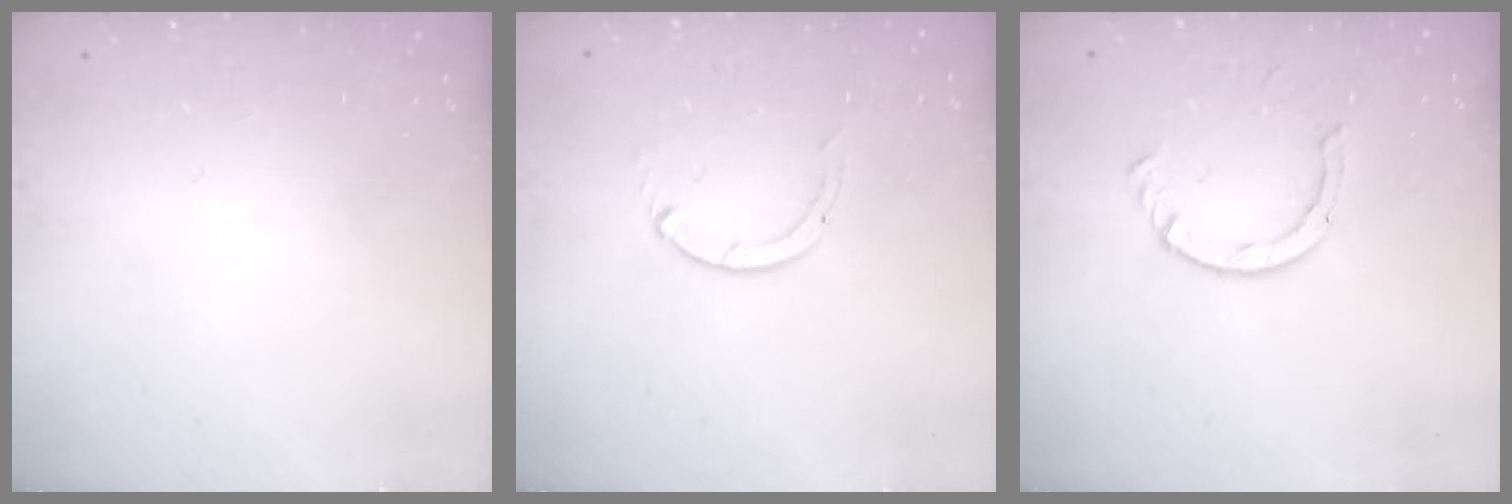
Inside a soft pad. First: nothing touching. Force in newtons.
{"total": 0.0}
{"total": 2.3, "press": 2.3, "slide": 0.2}